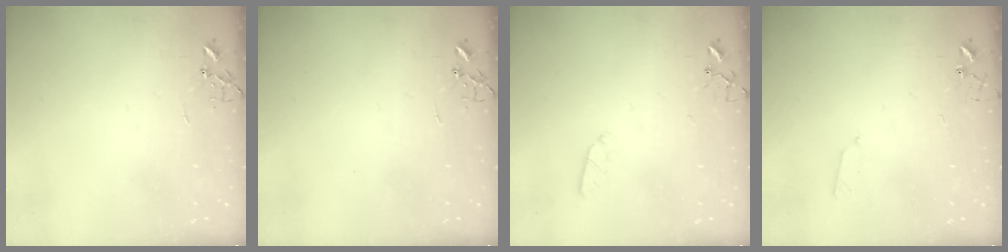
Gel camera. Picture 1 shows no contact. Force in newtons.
{"total": 0.0}
{"total": 2.9, "press": 2.8, "slide": 0.5}
{"total": 4.1, "press": 4.0, "slide": 0.6}